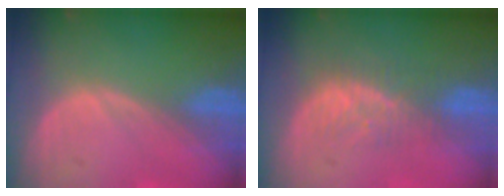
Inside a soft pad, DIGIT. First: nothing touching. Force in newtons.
{"total": 5.4, "press": 5.1, "slide": 1.6}